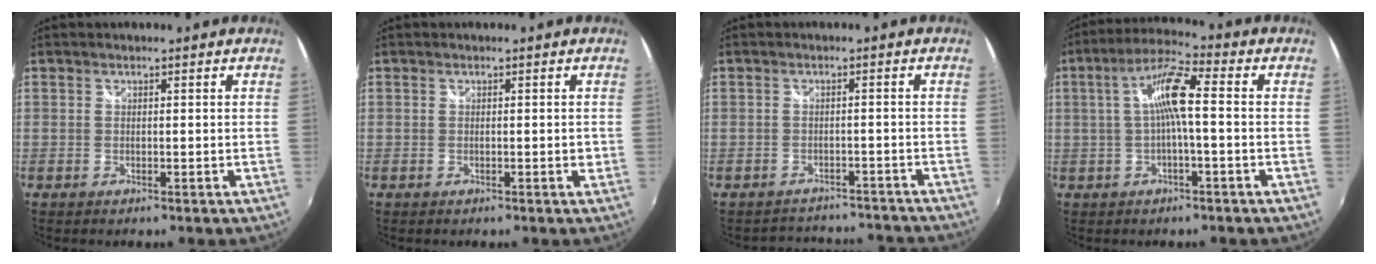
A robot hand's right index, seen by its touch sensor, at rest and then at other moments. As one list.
[{"total": 0.5, "force": [0.0, 0.2, 0.5], "torque": [-0.004, 0.005, 0.003]}, {"total": 11.4, "force": [-10.6, 3.2, 2.7], "torque": [-0.055, 0.011, -0.127]}, {"total": 8.1, "force": [0.0, 1.0, 8.0], "torque": [-0.160, 0.019, 0.001]}]